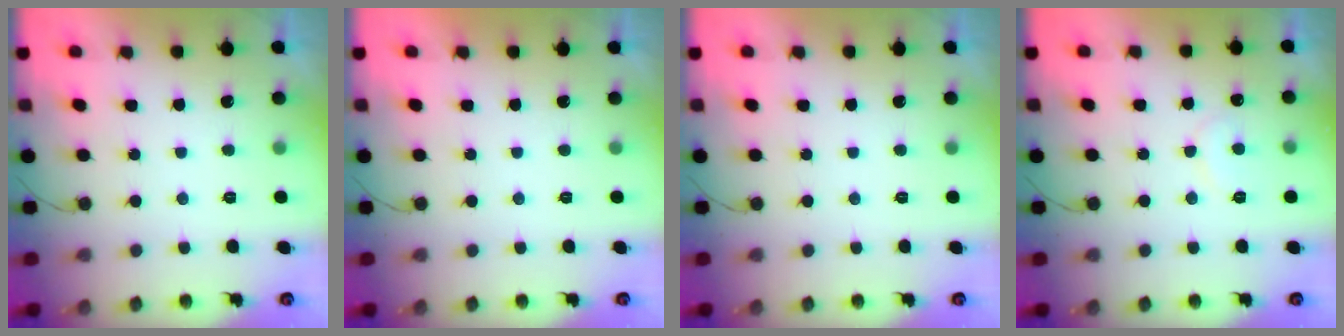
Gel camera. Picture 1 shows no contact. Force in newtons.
{"total": 1.7, "press": 1.6, "slide": 0.1}
{"total": 0.0}
{"total": 6.8, "press": 6.8, "slide": 0.5}